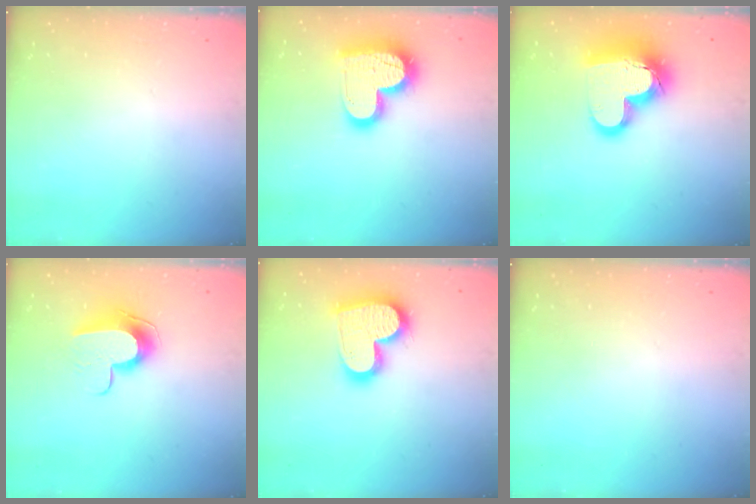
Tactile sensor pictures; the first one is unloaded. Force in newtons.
{"total": 17.7, "press": 17.6, "slide": 1.7}
{"total": 19.2, "press": 19.2, "slide": 1.6}
{"total": 10.2, "press": 10.1, "slide": 0.5}
{"total": 18.6, "press": 18.5, "slide": 1.7}
{"total": 0.0}